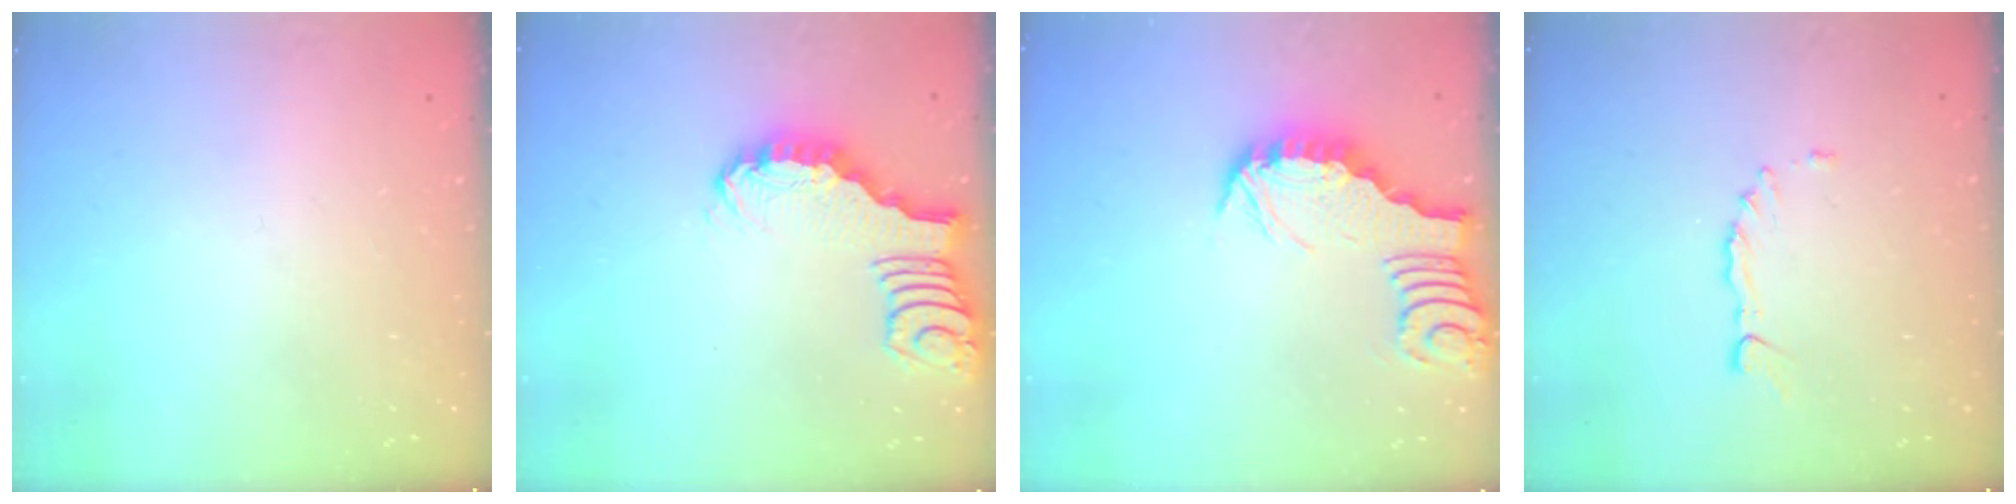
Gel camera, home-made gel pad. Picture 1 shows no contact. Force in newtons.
{"total": 2.8, "press": 2.7, "slide": 0.4}
{"total": 2.9, "press": 2.9, "slide": 0.3}
{"total": 2.2, "press": 2.2, "slide": 0.3}